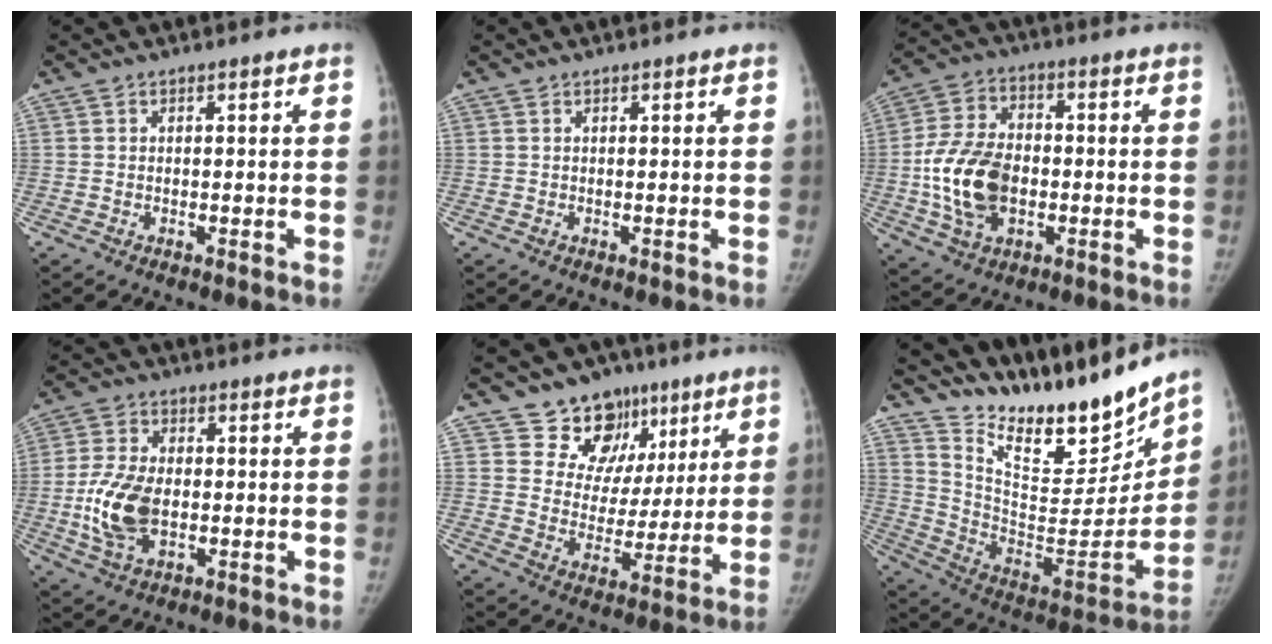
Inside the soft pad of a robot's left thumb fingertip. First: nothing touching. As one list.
[{"total": 0.0}, {"total": 14.9, "force": [-2.1, 9.9, 10.9], "torque": [-0.198, 0.015, -0.033]}, {"total": 11.5, "force": [-1.6, 7.0, 9.0], "torque": [-0.181, 0.004, -0.029]}, {"total": 13.2, "force": [8.2, 9.9, 3.1], "torque": [0.011, -0.030, 0.130]}, {"total": 24.0, "force": [20.6, 5.9, 10.8], "torque": [-0.130, -0.126, 0.339]}]